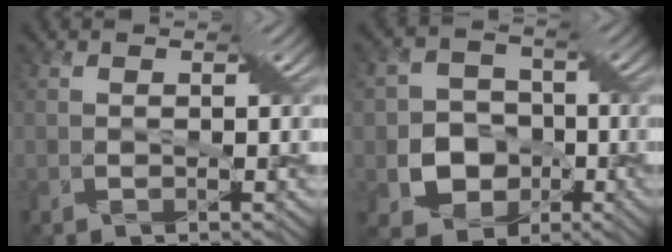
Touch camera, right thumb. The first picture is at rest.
{"total": 7.9, "force": [-2.1, 6.8, 3.5], "torque": [-0.088, -0.015, -0.058]}